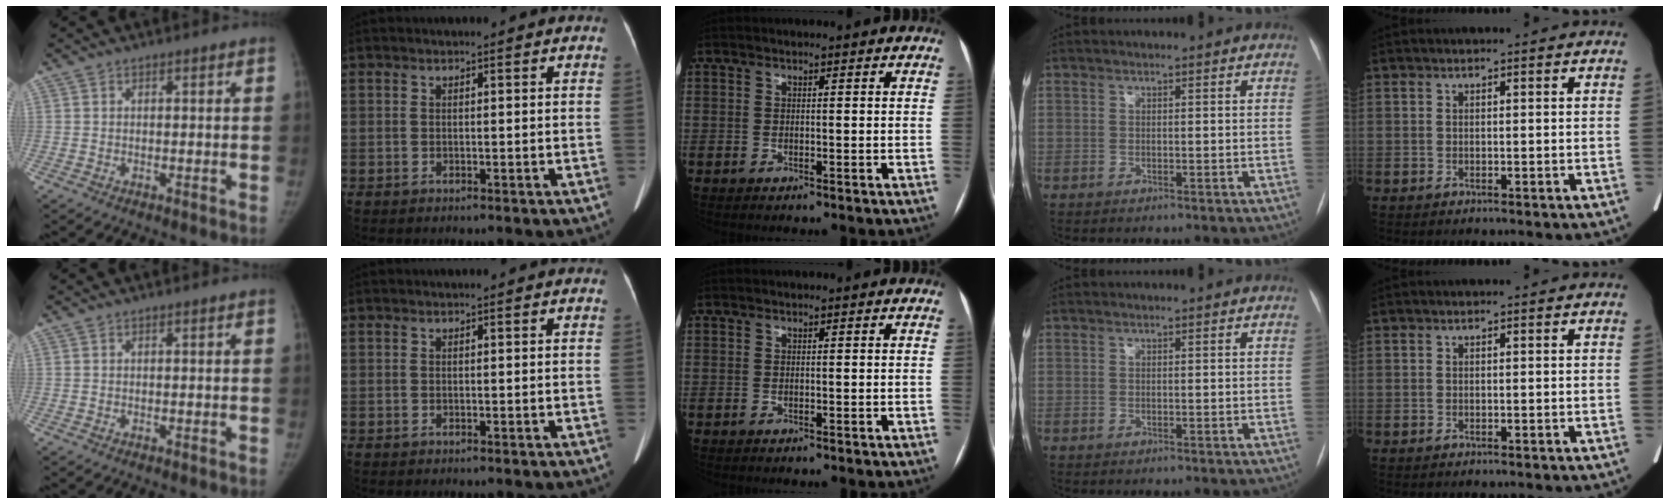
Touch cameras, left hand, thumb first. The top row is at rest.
{}